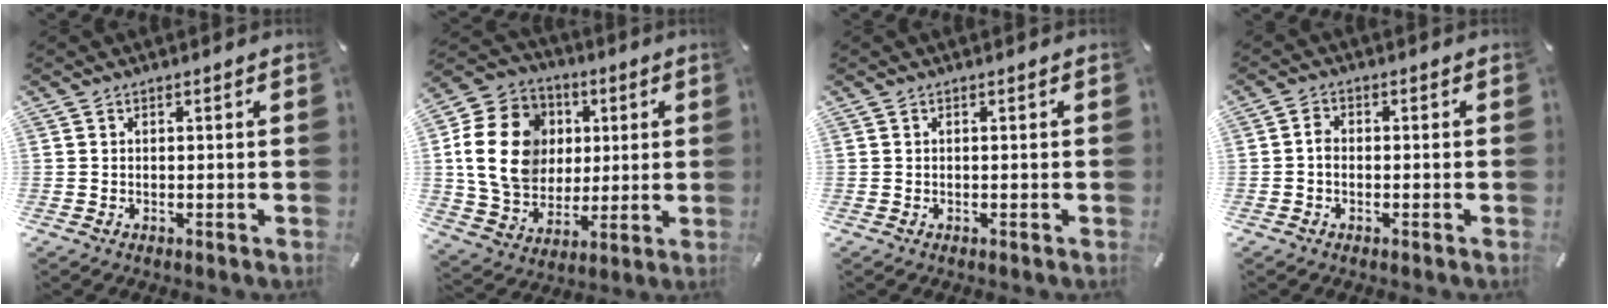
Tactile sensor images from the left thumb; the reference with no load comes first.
{"total": 18.7, "force": [2.6, 15.9, 9.5], "torque": [-0.194, 0.005, 0.051]}
{"total": 0.0}
{"total": 2.1, "force": [-0.5, 1.5, 1.4], "torque": [-0.027, 0.005, -0.010]}